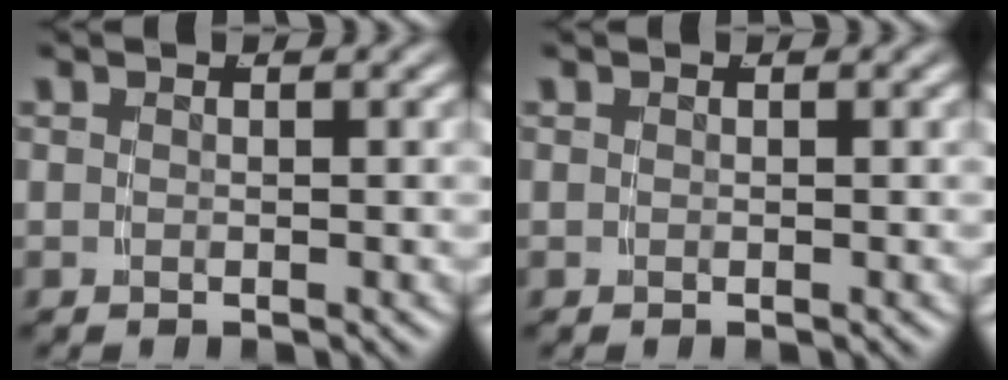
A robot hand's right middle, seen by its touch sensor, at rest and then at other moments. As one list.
[{"total": 0.0}]